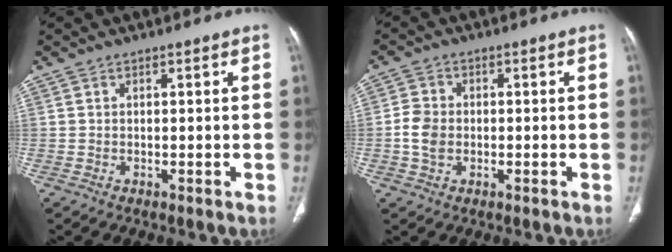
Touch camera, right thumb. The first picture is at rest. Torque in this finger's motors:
{"motor_torque": [0.73, 0.95, 0.69, -0.46, 0.14]}